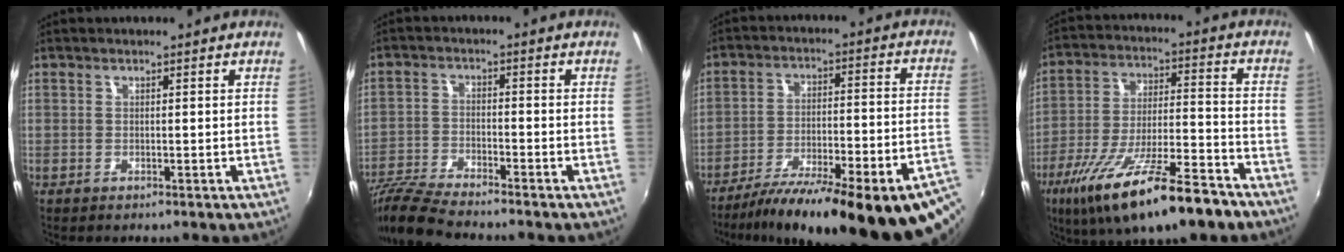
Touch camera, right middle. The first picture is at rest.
{"total": 9.9, "force": [-9.1, 0.5, 4.0], "torque": [-0.103, -0.017, -0.180]}
{"total": 28.3, "force": [-20.9, 3.5, 18.7], "torque": [-0.267, -0.055, -0.292]}
{"total": 20.8, "force": [-13.9, 4.7, 14.8], "torque": [-0.274, -0.043, -0.228]}